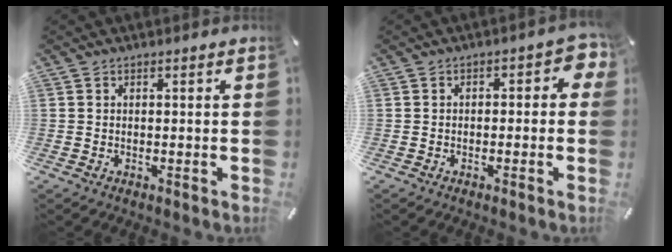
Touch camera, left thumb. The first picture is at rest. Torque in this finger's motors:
{"motor_torque": [0.11, -0.03, 0.15, 0.17, 0.01]}